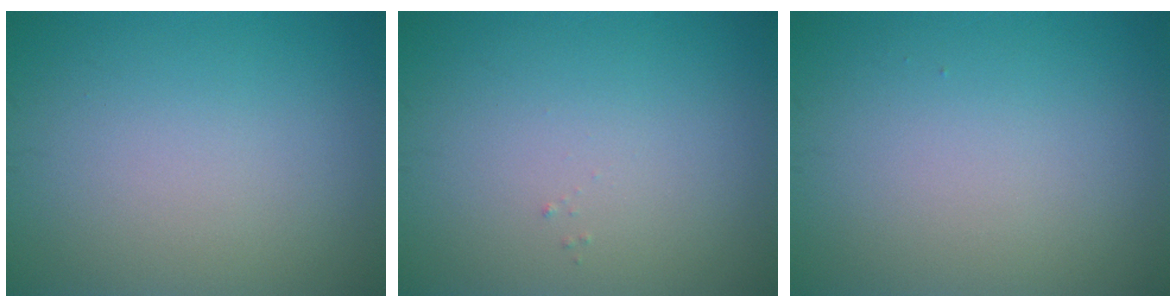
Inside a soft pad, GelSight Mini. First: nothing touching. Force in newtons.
{"total": 0.0}
{"total": 0.0}